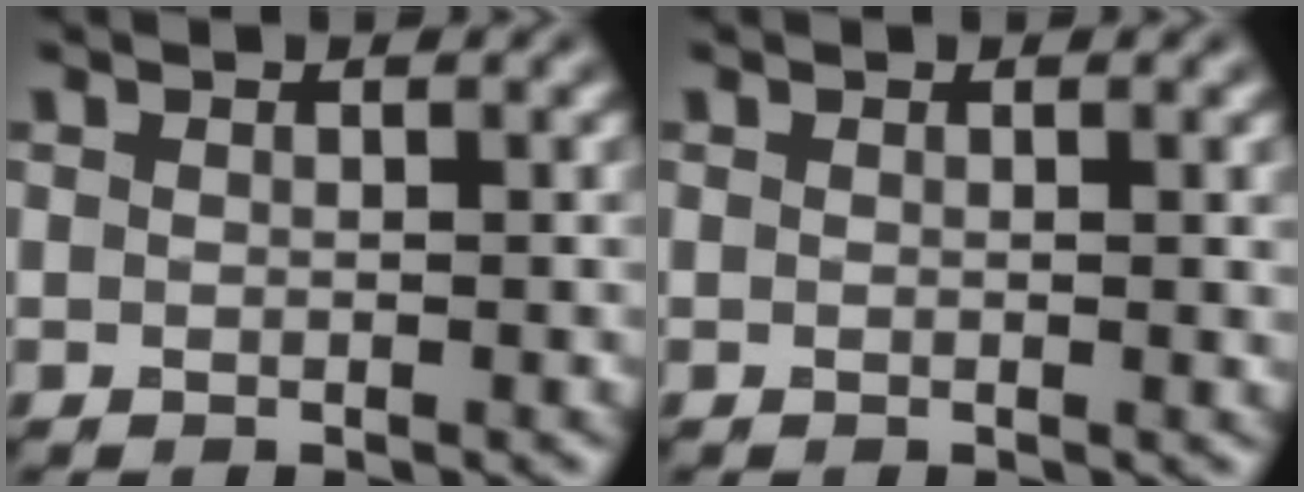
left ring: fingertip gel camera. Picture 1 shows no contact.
{"total": 1.1, "force": [0.3, 0.3, 1.0], "torque": [-0.008, 0.001, 0.002]}